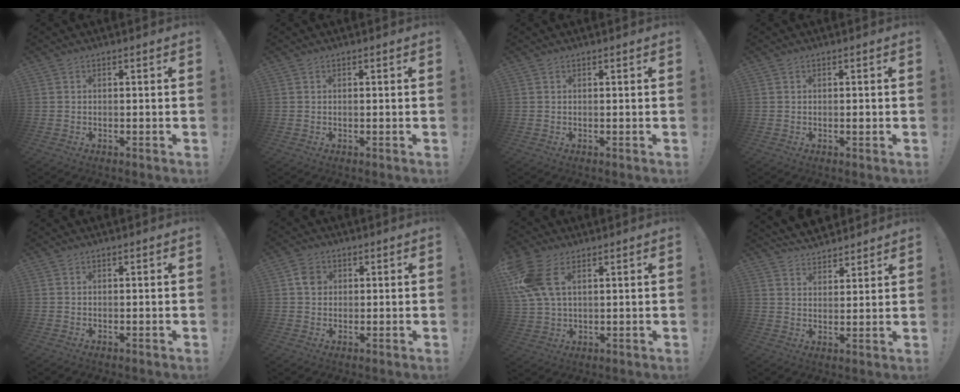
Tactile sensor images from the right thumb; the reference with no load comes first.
{"total": 0.0}
{"total": 0.0}
{"total": 0.8, "force": [-0.3, 0.3, 0.6], "torque": [-0.004, -0.001, -0.007]}
{"total": 0.0}
{"total": 4.1, "force": [1.0, 3.6, 1.8], "torque": [-0.008, -0.002, 0.015]}
{"total": 12.5, "force": [4.8, 7.4, 8.9], "torque": [-0.178, -0.010, 0.093]}
{"total": 6.4, "force": [5.9, 2.3, 1.0], "torque": [-0.027, -0.041, 0.112]}